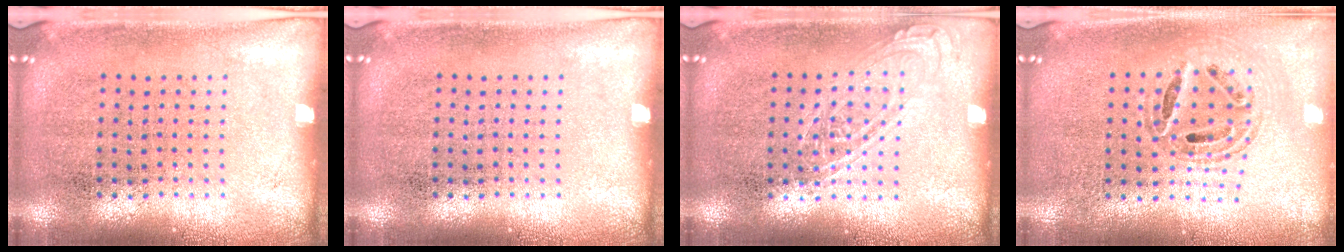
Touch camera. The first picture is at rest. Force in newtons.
{"total": 0.0}
{"total": 1.0, "press": 1.0, "slide": 0.1}
{"total": 0.9, "press": 0.9, "slide": 0.1}